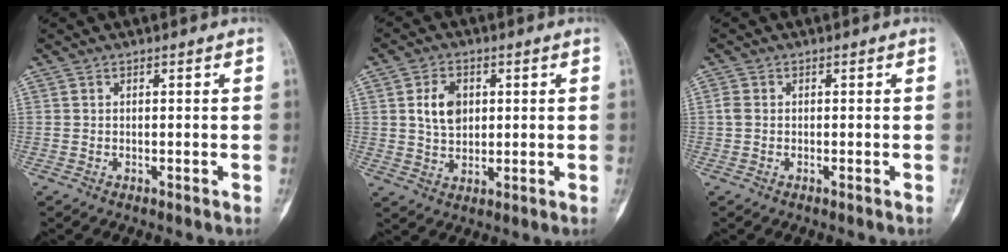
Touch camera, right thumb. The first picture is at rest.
{"total": 6.7, "force": [1.5, 4.8, 4.4], "torque": [-0.062, -0.008, 0.028]}
{"total": 1.3, "force": [-0.3, 0.7, 1.0], "torque": [-0.027, -0.002, -0.011]}